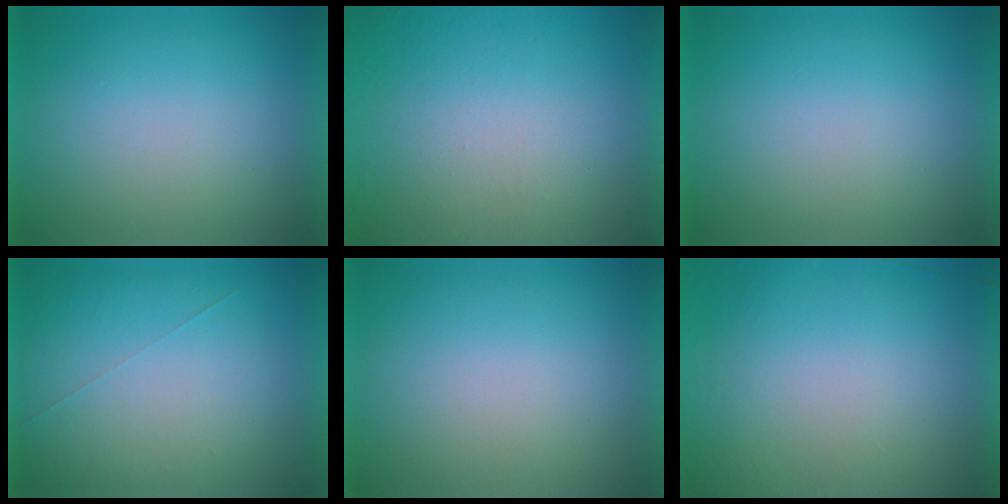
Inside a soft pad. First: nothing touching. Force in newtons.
{"total": 7.6}
{"total": 0.0}
{"total": 1.0}
{"total": 0.0}
{"total": 6.1}